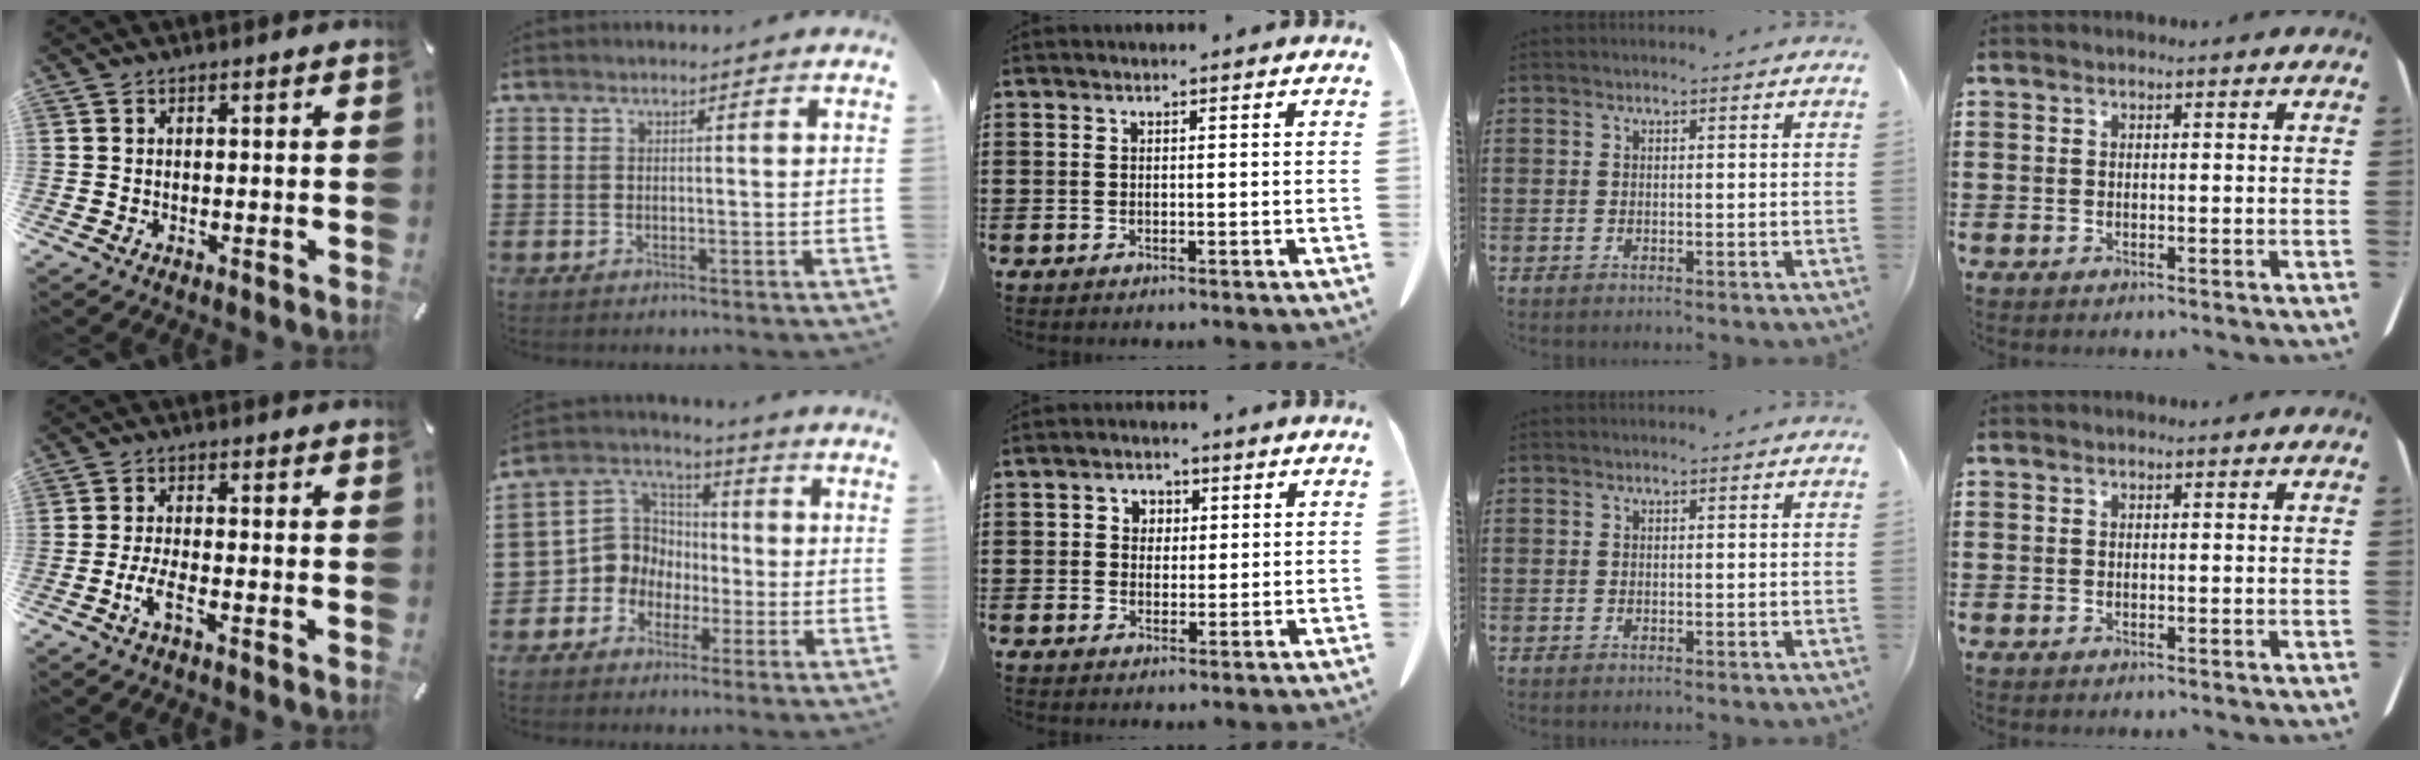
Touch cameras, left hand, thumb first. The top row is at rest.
{"thumb": {"total": 4.7, "force": [-2.3, 1.2, 4.0], "torque": [-0.093, -0.006, -0.045]}, "index": {"total": 8.2, "force": [-2.2, 7.7, 2.0], "torque": [-0.093, 0.003, -0.049]}, "middle": {"total": 2.4, "force": [0.7, 2.2, 0.7], "torque": [-0.024, 0.009, 0.011]}}